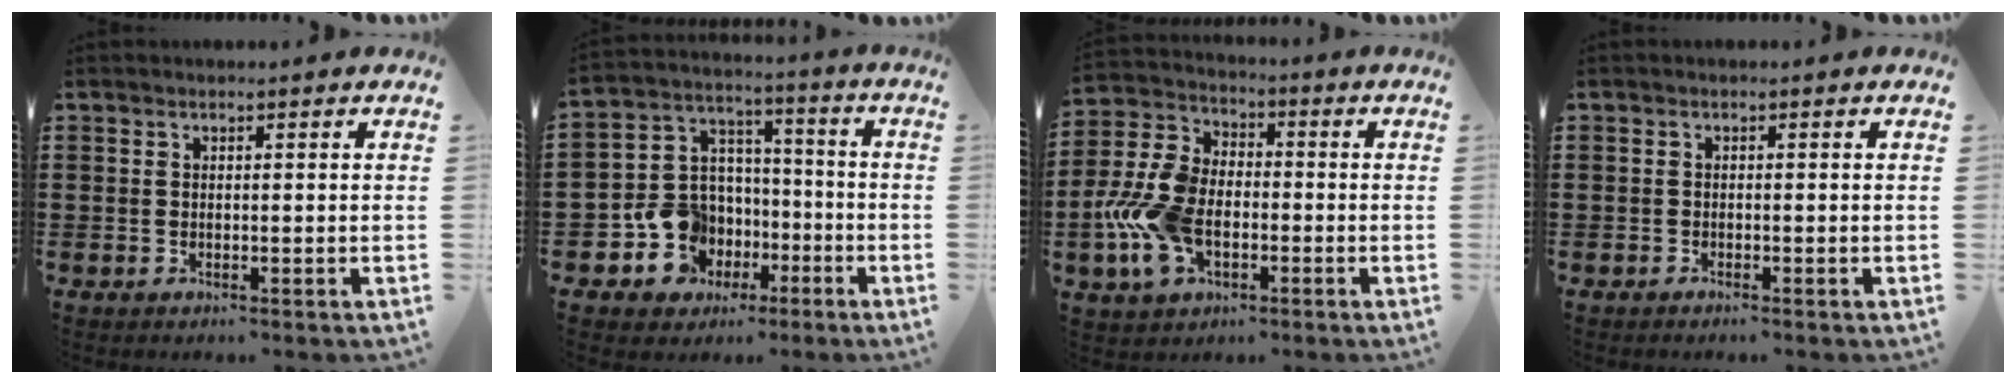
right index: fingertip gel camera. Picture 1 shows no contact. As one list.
[{"total": 10.7, "force": [-4.0, 9.3, 3.6], "torque": [-0.110, 0.023, -0.068]}, {"total": 10.6, "force": [-2.7, 6.7, 7.7], "torque": [-0.205, -0.001, -0.053]}, {"total": 0.5, "force": [-0.5, 0.0, 0.1], "torque": [-0.004, -0.001, -0.010]}]